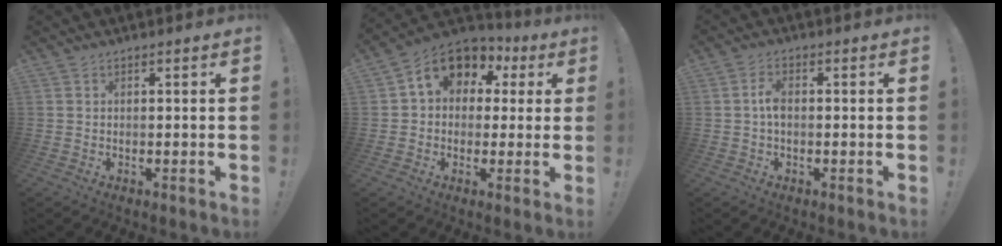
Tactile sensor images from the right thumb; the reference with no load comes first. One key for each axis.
{"total": 11.5, "fx": 4.5, "fy": 8.5, "fz": 6.3, "tx": -0.100, "ty": -0.014, "tz": 0.088}
{"total": 4.0, "fx": -0.2, "fy": 2.1, "fz": 3.4, "tx": -0.068, "ty": 0.008, "tz": -0.006}